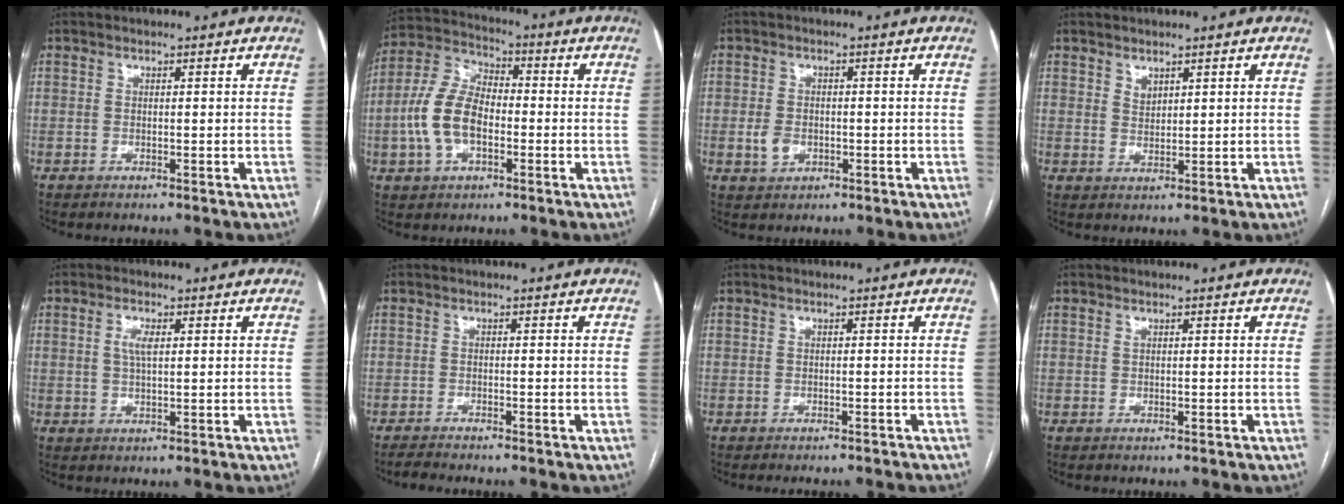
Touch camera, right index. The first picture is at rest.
{"total": 11.1, "force": [-2.2, 6.3, 8.9], "torque": [-0.206, 0.024, -0.044]}
{"total": 3.2, "force": [-0.8, 2.4, 2.0], "torque": [-0.038, 0.002, -0.006]}
{"total": 1.8, "force": [1.3, 1.0, 0.8], "torque": [-0.013, -0.003, 0.029]}
{"total": 2.9, "force": [0.8, 0.9, 2.6], "torque": [-0.055, 0.003, 0.017]}
{"total": 2.3, "force": [-2.1, -0.3, 0.7], "torque": [-0.017, -0.009, -0.036]}
{"total": 7.1, "force": [-6.6, 1.0, 2.4], "torque": [-0.021, -0.012, -0.072]}
{"total": 0.0}